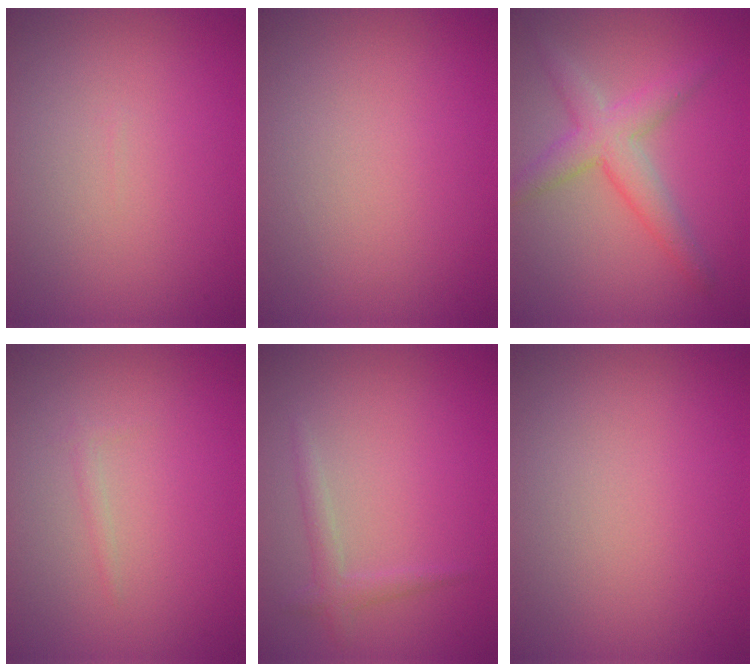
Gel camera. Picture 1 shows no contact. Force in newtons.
{"total": 0.0}
{"total": 4.1, "press": 4.1, "slide": 0.1}
{"total": 0.6, "press": 0.6, "slide": 0.0}
{"total": 1.5, "press": 1.5, "slide": 0.0}
{"total": 0.0}